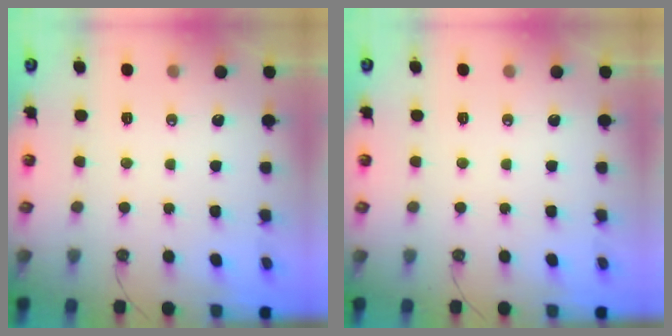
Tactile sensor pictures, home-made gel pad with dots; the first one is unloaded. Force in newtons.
{"total": 0.0}